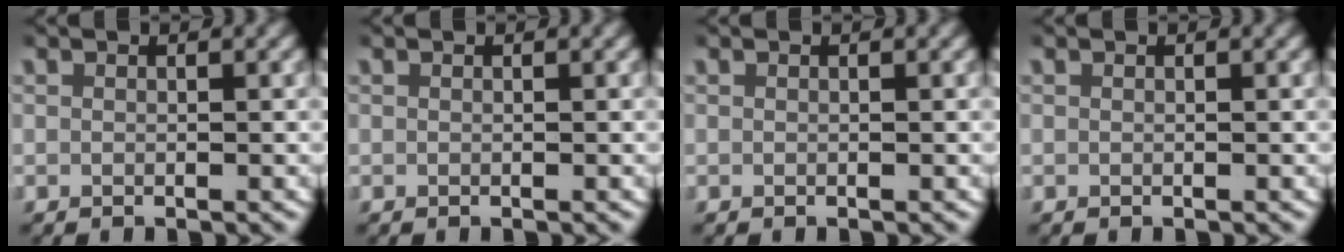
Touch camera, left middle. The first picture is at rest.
{"total": 0.0}
{"total": 0.0}
{"total": 0.0}